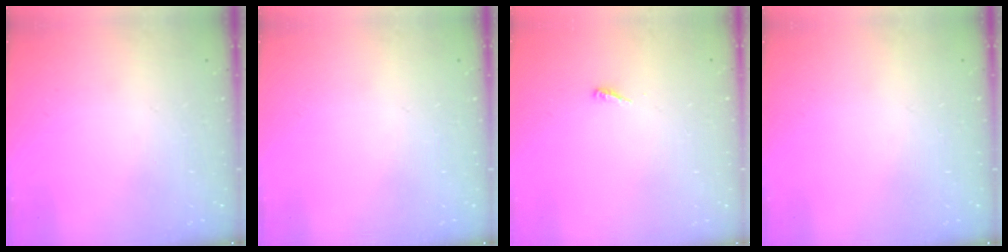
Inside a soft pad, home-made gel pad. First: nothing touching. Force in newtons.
{"total": 0.0}
{"total": 3.2, "press": 3.2, "slide": 0.2}
{"total": 0.0}